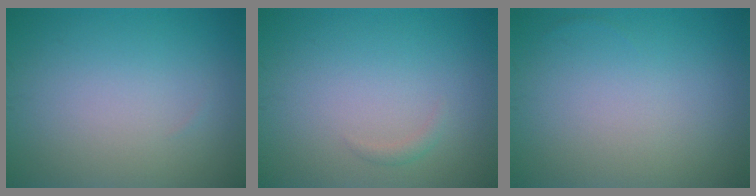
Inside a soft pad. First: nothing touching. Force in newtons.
{"total": 0.7, "press": 0.7, "slide": 0.1}
{"total": 0.0}